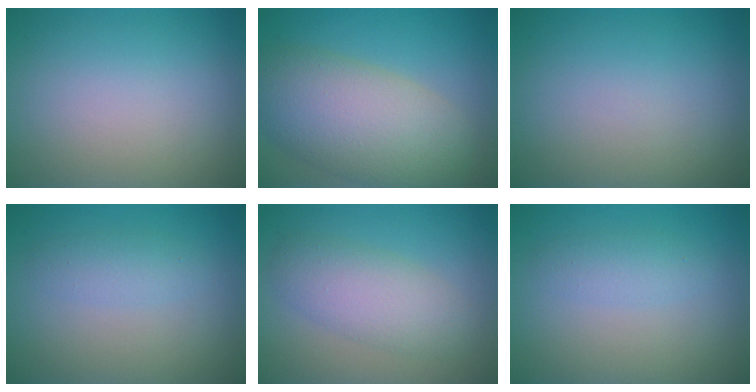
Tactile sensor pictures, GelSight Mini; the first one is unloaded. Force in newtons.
{"total": 9.6, "press": 9.6, "slide": 0.4}
{"total": 0.0}
{"total": 1.6, "press": 1.6, "slide": 0.0}
{"total": 4.4, "press": 4.4, "slide": 0.2}
{"total": 1.6, "press": 1.6, "slide": 0.0}